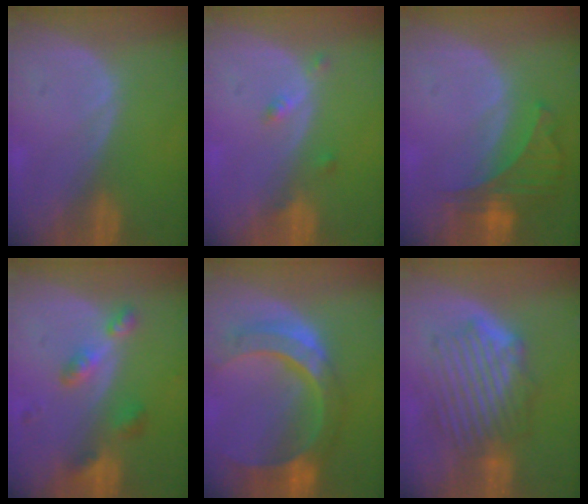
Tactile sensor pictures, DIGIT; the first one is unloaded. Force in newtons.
{"total": 2.2, "press": 1.8, "slide": 1.3}
{"total": 6.4, "press": 5.9, "slide": 2.3}
{"total": 5.5, "press": 4.8, "slide": 2.6}
{"total": 11.0, "press": 9.3, "slide": 5.9}
{"total": 9.2, "press": 8.3, "slide": 4.0}